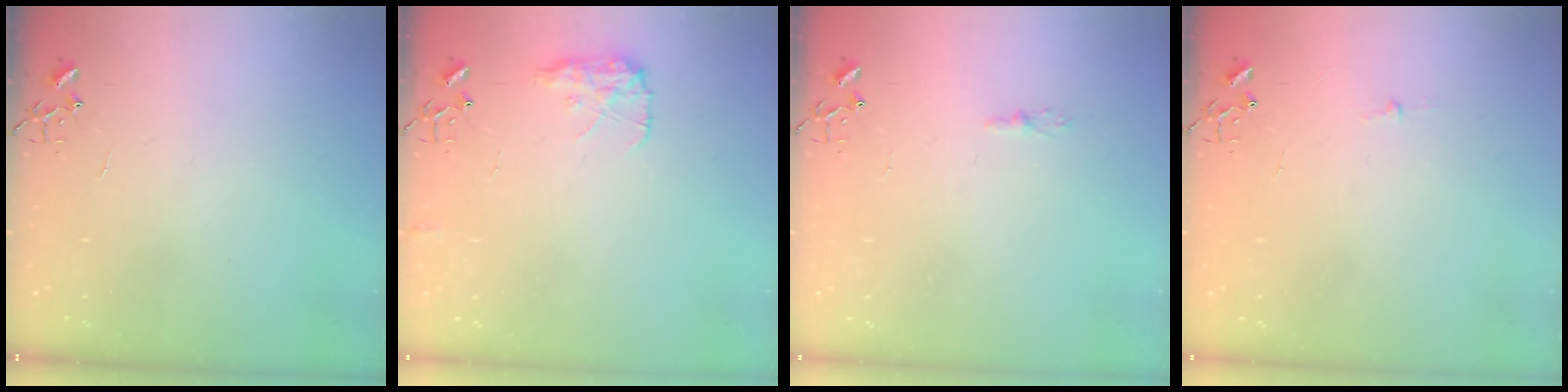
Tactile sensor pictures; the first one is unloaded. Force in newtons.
{"total": 9.8, "press": 9.8, "slide": 0.2}
{"total": 4.0, "press": 4.0, "slide": 0.4}
{"total": 2.7, "press": 2.7, "slide": 0.3}